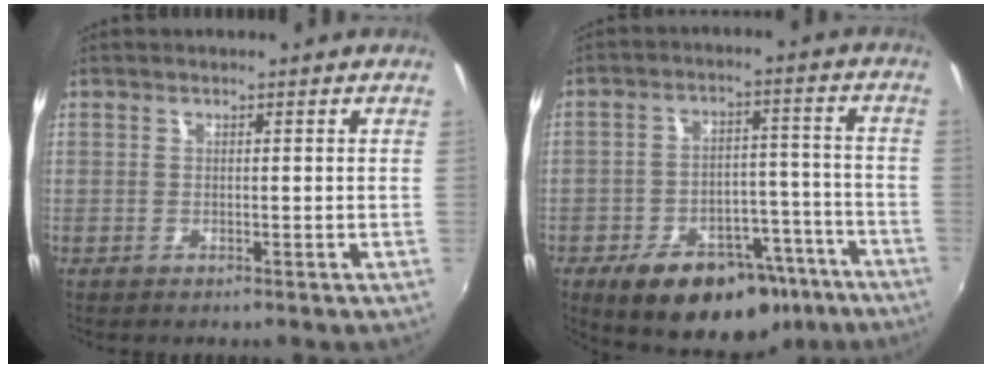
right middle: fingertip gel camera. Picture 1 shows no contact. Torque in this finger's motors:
{"motor_torque": [1.28, -0.86, 0.28, 0.07]}